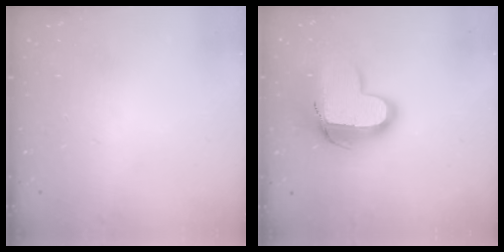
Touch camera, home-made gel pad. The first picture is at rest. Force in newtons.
{"total": 14.0, "press": 13.9, "slide": 1.4}